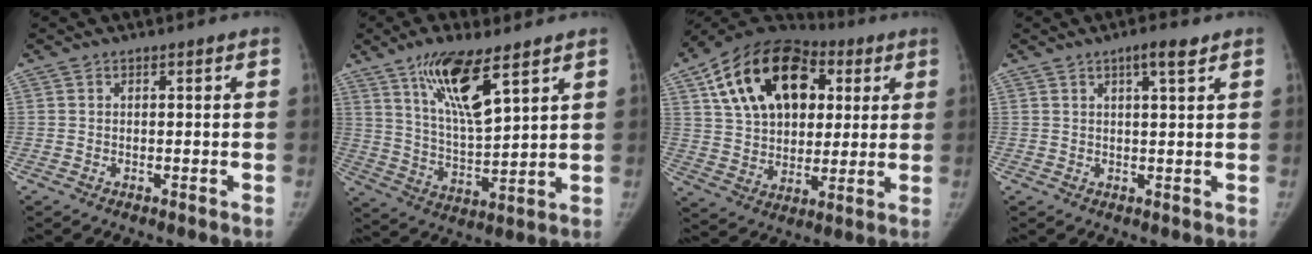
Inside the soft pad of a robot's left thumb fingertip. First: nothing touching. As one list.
[{"total": 13.3, "force": [7.7, 3.7, 10.2], "torque": [-0.170, -0.039, 0.151]}, {"total": 23.3, "force": [7.9, 15.6, 15.4], "torque": [-0.239, 0.014, 0.128]}, {"total": 3.6, "force": [2.2, 0.4, 2.8], "torque": [-0.045, -0.009, 0.036]}]